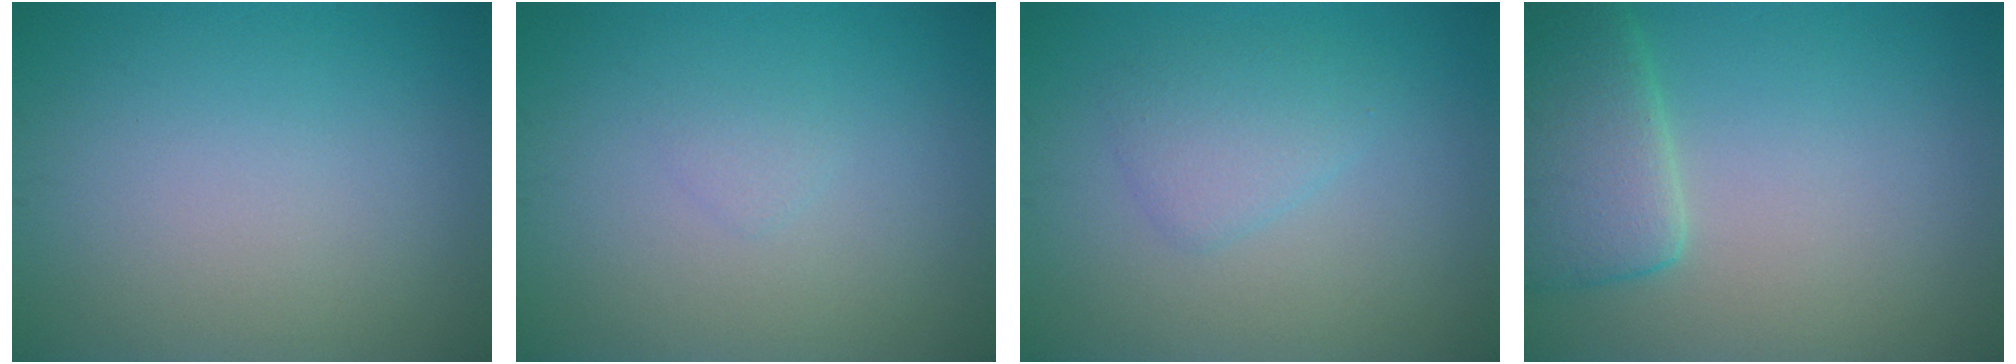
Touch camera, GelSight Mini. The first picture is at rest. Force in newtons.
{"total": 0.6, "press": 0.6, "slide": 0.0}
{"total": 2.3, "press": 2.3, "slide": 0.1}
{"total": 5.0, "press": 4.9, "slide": 0.4}